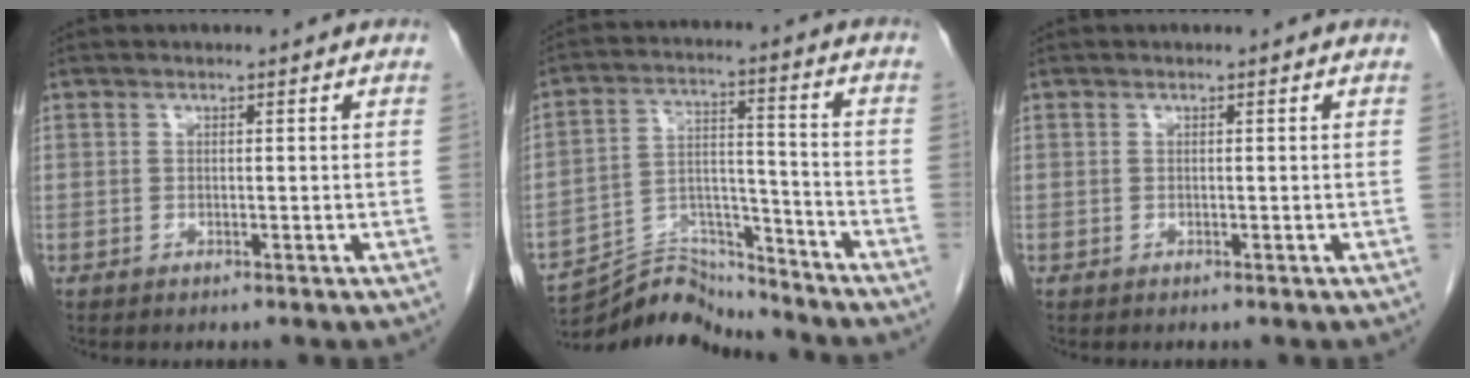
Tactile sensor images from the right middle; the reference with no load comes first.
{"total": 11.3, "force": [-11.3, 0.7, 0.1], "torque": [-0.002, 0.033, -0.203]}
{"total": 0.0}